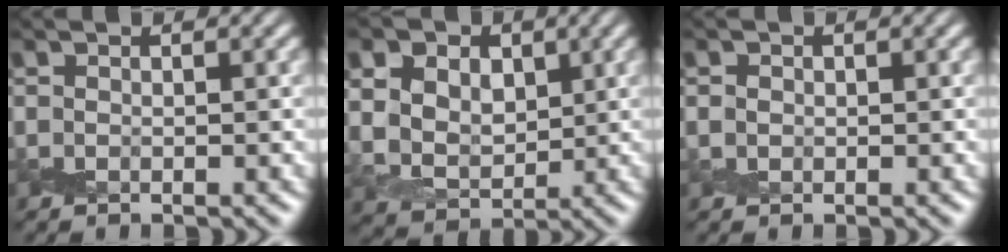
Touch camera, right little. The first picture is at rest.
{"total": 11.3, "force": [4.3, 8.4, 6.1], "torque": [-0.110, 0.031, 0.060]}
{"total": 0.8, "force": [0.1, 0.8, 0.3], "torque": [-0.005, -0.001, 0.000]}